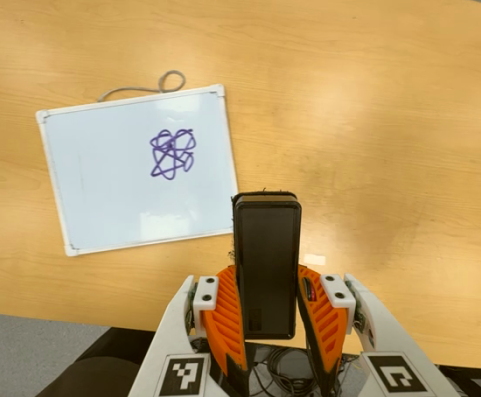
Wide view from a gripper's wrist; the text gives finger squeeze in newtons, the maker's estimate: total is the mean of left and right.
{"total": 6.6, "left": 4.9, "right": 8.4}